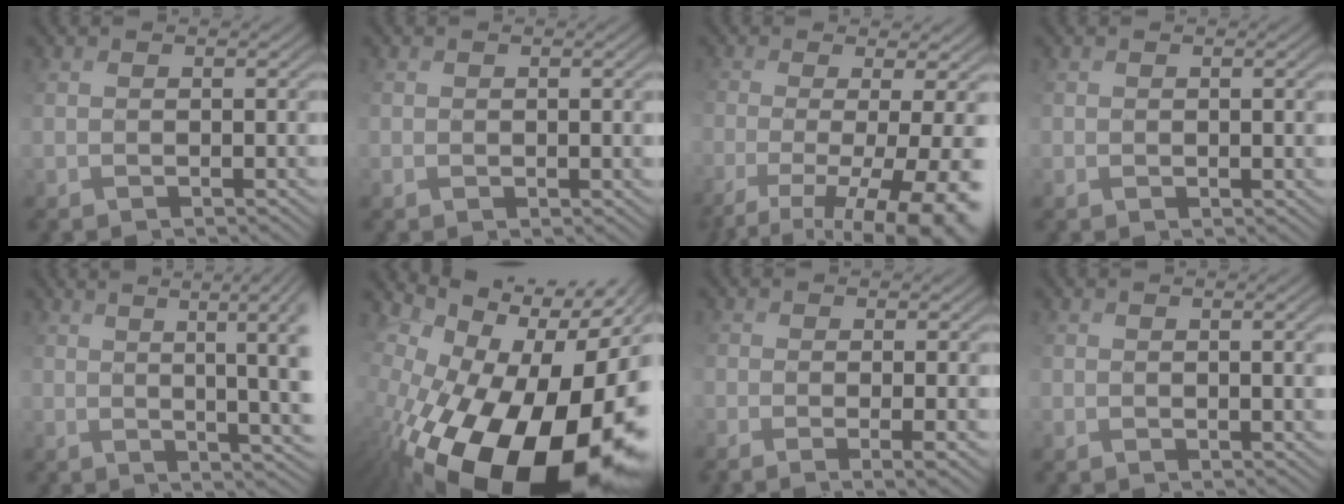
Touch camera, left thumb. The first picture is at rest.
{"total": 1.3, "force": [0.0, 0.6, 1.2], "torque": [-0.029, -0.006, 0.011]}
{"total": 12.2, "force": [-5.4, 3.7, 10.3], "torque": [-0.184, -0.021, -0.055]}
{"total": 1.7, "force": [0.0, 0.7, 1.5], "torque": [-0.034, -0.005, 0.012]}
{"total": 11.0, "force": [1.6, 3.6, 10.3], "torque": [-0.123, 0.022, 0.042]}
{"total": 21.3, "force": [-7.9, 12.2, 15.6], "torque": [-0.268, -0.063, -0.087]}
{"total": 5.4, "force": [-1.6, 1.8, 4.8], "torque": [-0.067, -0.006, -0.014]}
{"total": 3.0, "force": [0.2, 1.1, 2.8], "torque": [-0.046, -0.004, 0.016]}